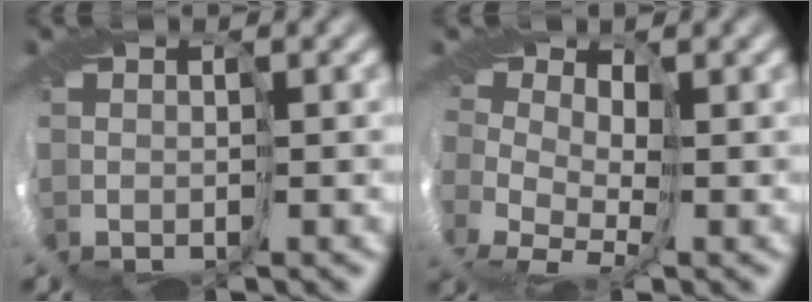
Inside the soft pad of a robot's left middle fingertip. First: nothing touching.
{"total": 3.6, "force": [0.1, 2.2, 2.8], "torque": [-0.055, -0.001, 0.009]}